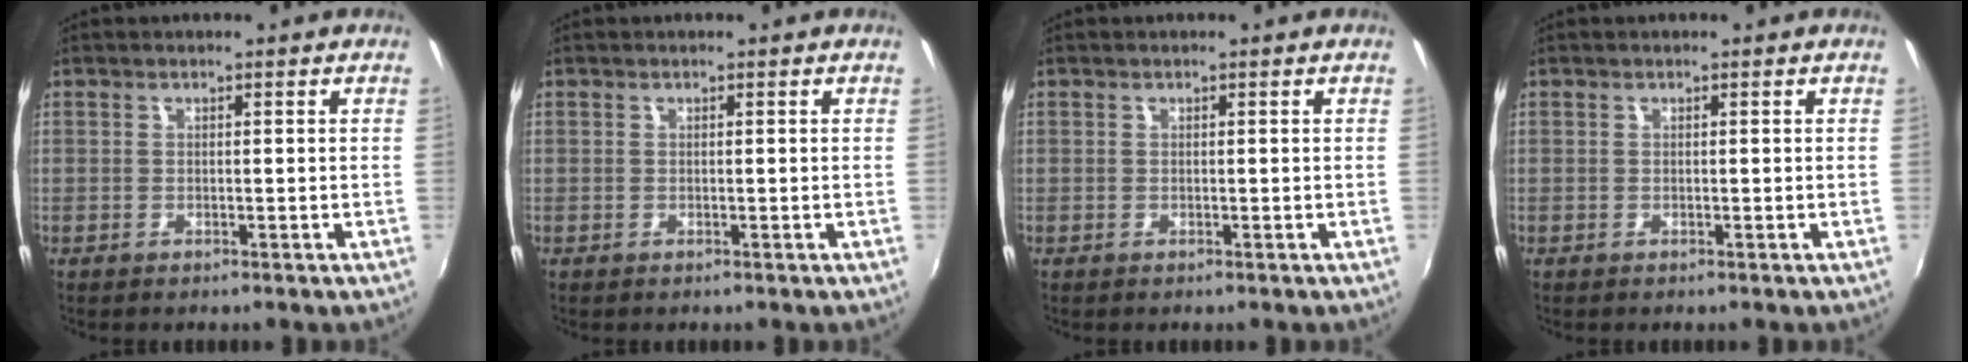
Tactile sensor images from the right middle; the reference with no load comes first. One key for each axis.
{"total": 0.0}
{"total": 0.0}
{"total": 0.0}